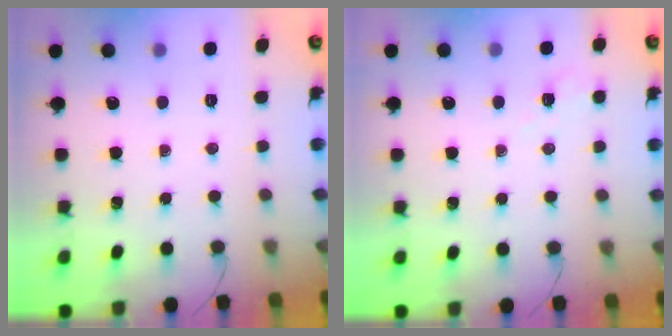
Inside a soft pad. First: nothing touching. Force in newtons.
{"total": 4.1, "press": 3.8, "slide": 1.4}